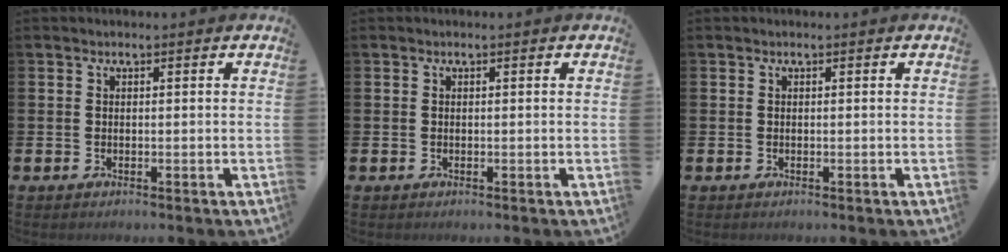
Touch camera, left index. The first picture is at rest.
{"total": 0.0}
{"total": 0.0}